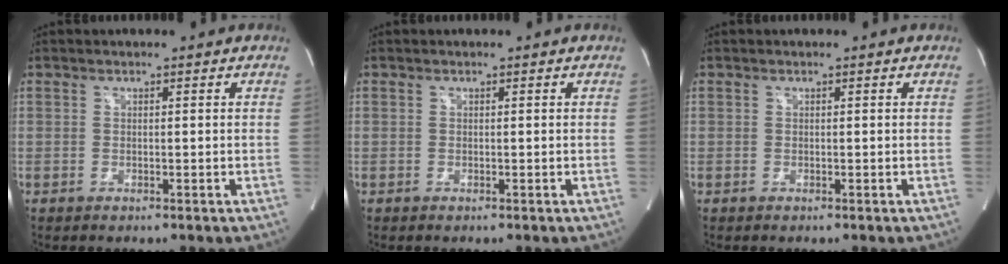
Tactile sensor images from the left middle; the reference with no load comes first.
{"total": 0.0}
{"total": 0.0}